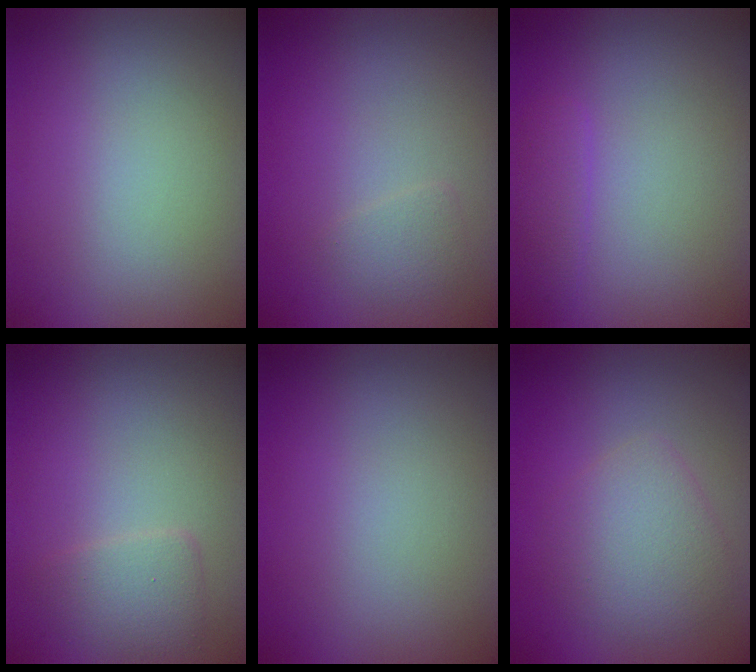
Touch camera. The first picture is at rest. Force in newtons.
{"total": 1.0, "press": 1.0, "slide": 0.0}
{"total": 1.4, "press": 1.4, "slide": 0.1}
{"total": 1.8, "press": 1.8, "slide": 0.1}
{"total": 0.0}
{"total": 3.3, "press": 3.3, "slide": 0.1}